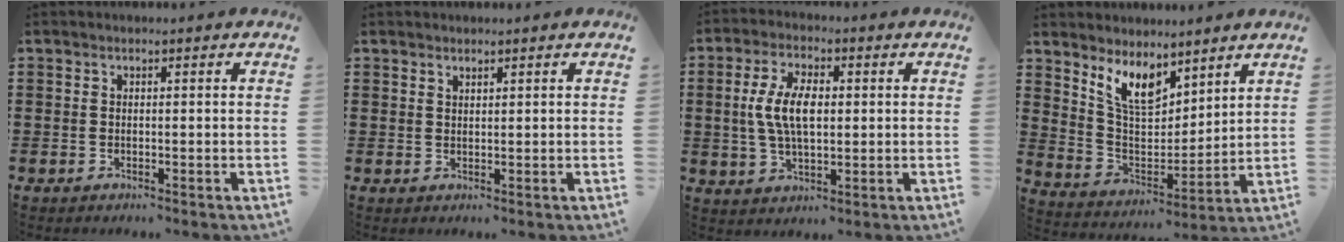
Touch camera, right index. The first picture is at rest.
{"total": 1.0, "force": [1.0, 0.3, 0.2], "torque": [-0.004, 0.001, 0.019]}
{"total": 7.8, "force": [0.5, 3.7, 6.8], "torque": [-0.145, 0.009, 0.004]}
{"total": 8.2, "force": [6.3, 3.4, 4.1], "torque": [-0.104, -0.022, 0.118]}